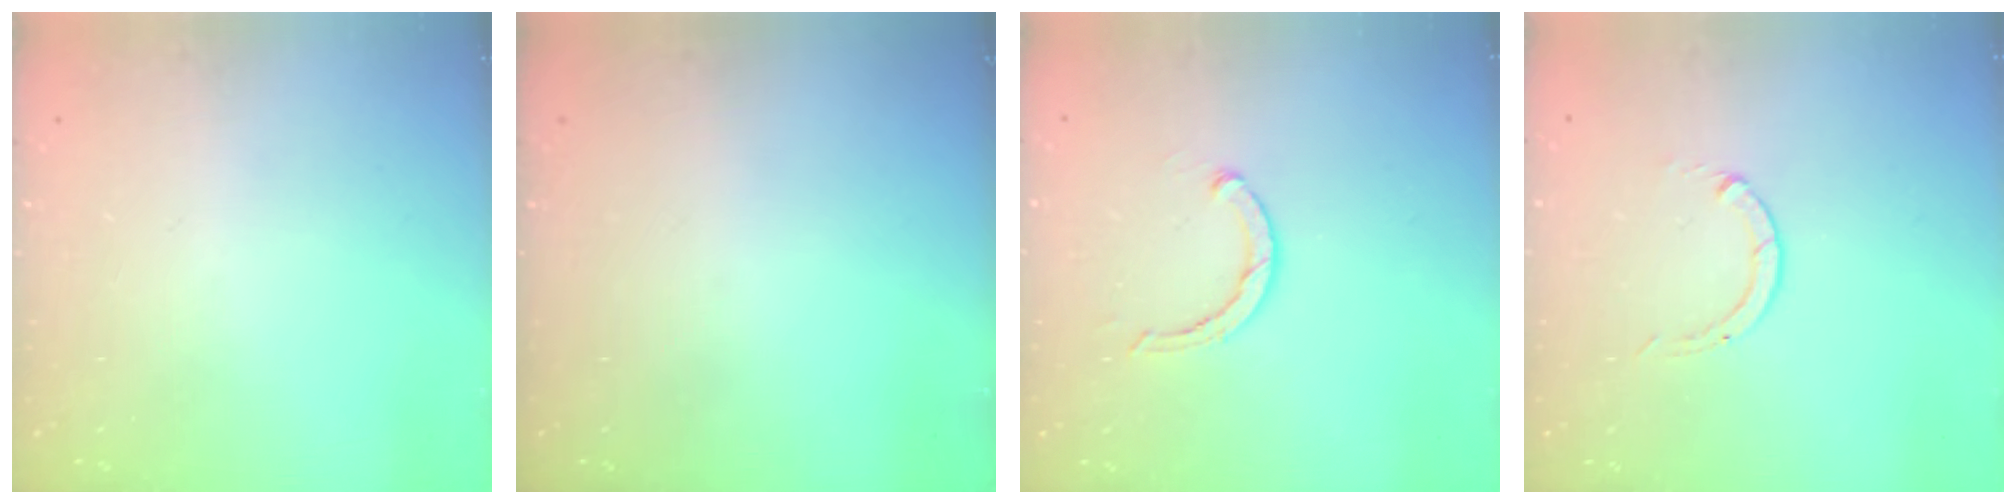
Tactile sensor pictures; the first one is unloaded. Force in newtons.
{"total": 0.0}
{"total": 2.6, "press": 2.5, "slide": 0.4}
{"total": 0.0}